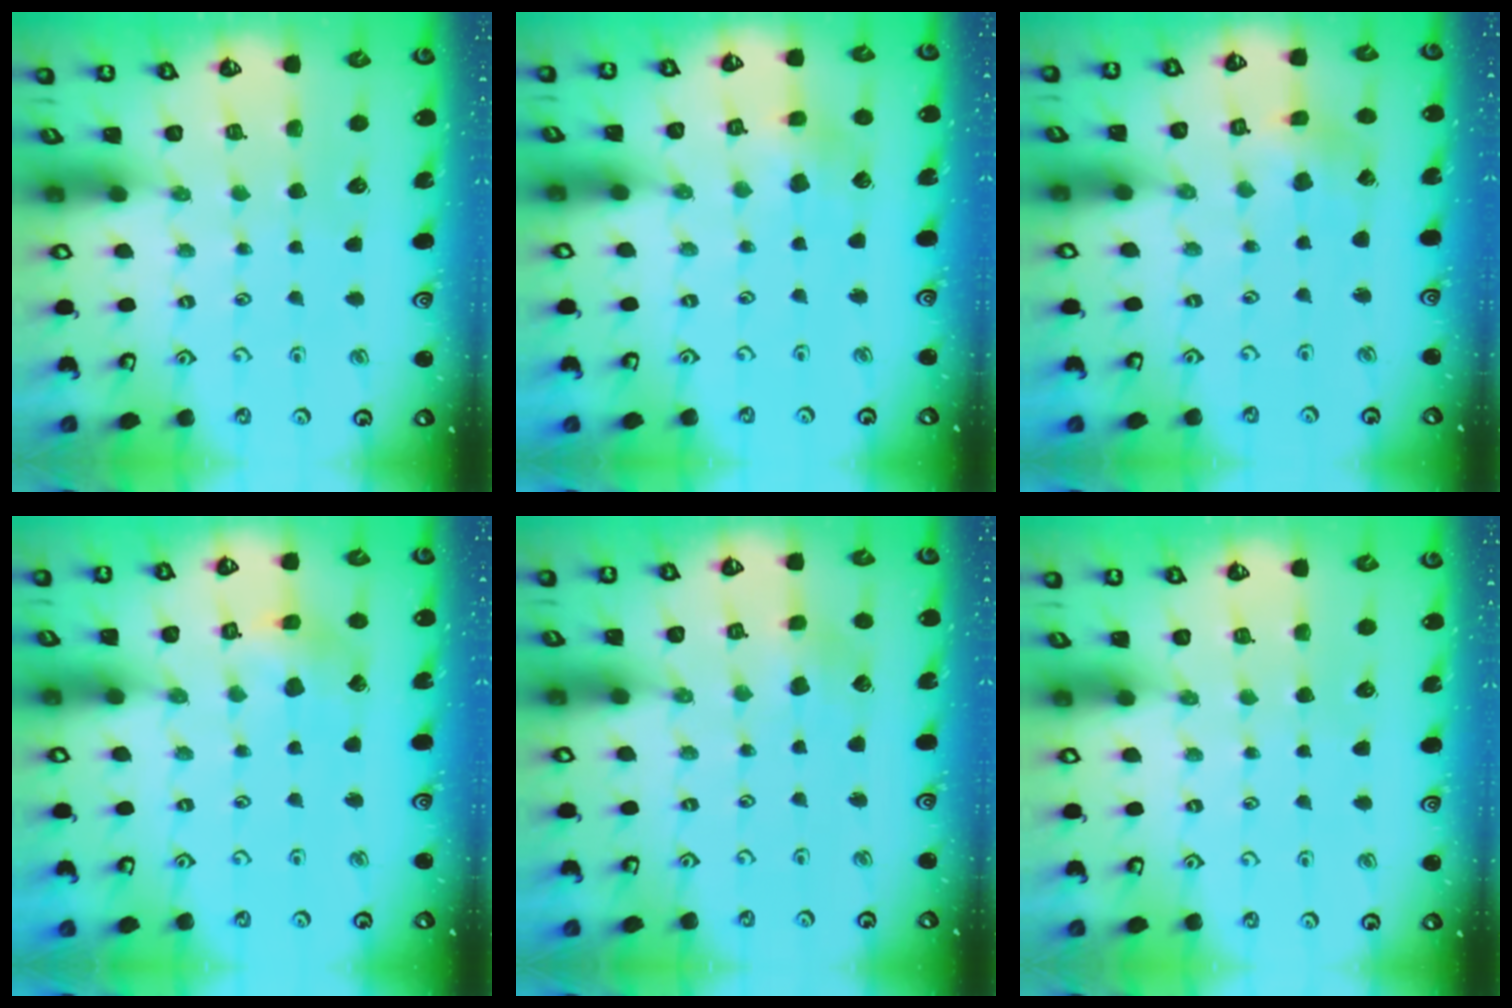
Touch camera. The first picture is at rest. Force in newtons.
{"total": 5.4, "press": 5.4, "slide": 0.6}
{"total": 1.4, "press": 1.4, "slide": 0.4}
{"total": 4.0, "press": 4.0, "slide": 0.4}
{"total": 2.3, "press": 2.3, "slide": 0.3}
{"total": 0.0}